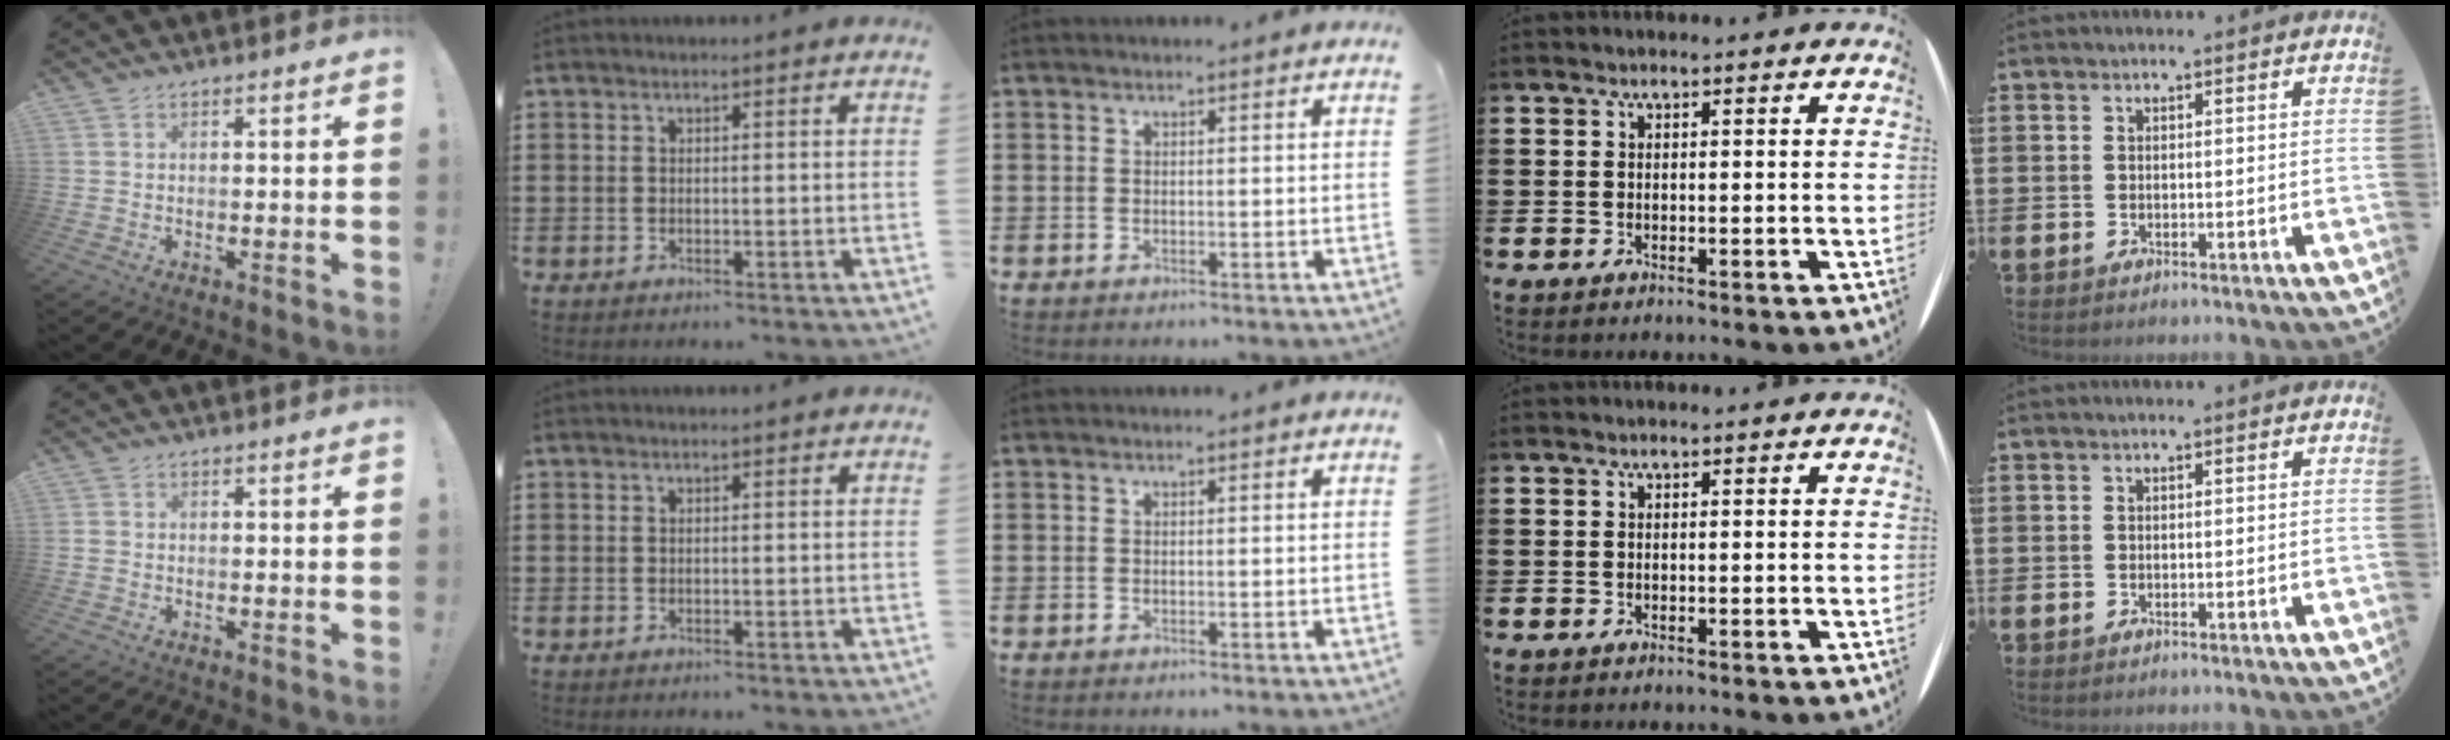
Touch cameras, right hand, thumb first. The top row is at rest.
{"thumb": {"total": 0.9, "force": [-0.3, 0.8, 0.4], "torque": [-0.005, 0.003, -0.005]}}